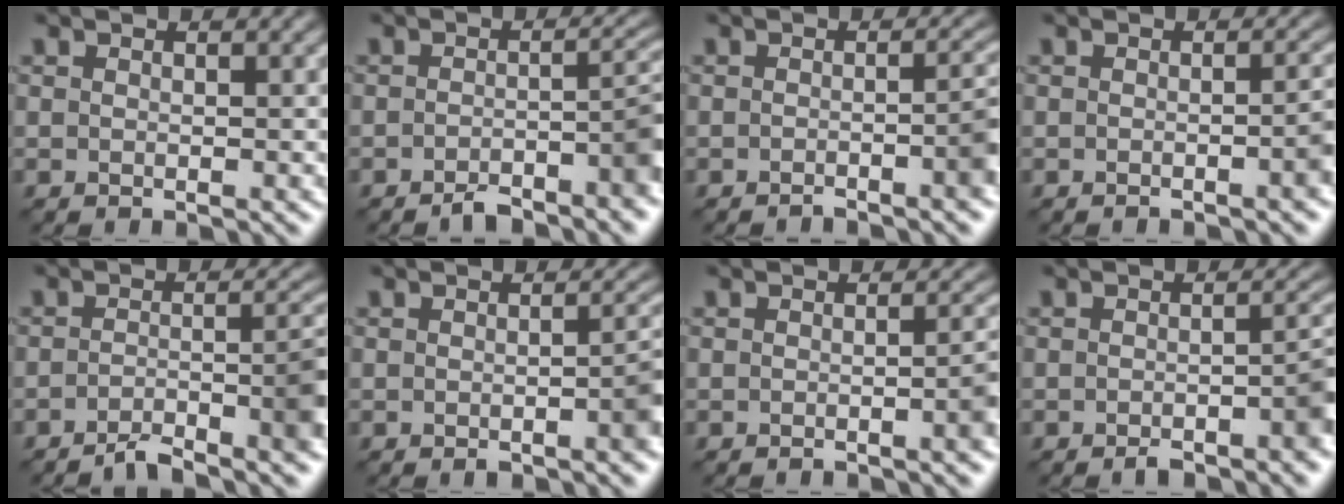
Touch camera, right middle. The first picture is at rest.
{"total": 5.1, "force": [-3.3, 1.4, 3.6], "torque": [-0.048, 0.007, -0.054]}
{"total": 3.3, "force": [-1.7, 0.7, 2.7], "torque": [-0.025, 0.008, -0.034]}
{"total": 2.4, "force": [-0.9, 0.5, 2.1], "torque": [-0.017, 0.008, -0.017]}
{"total": 5.5, "force": [-3.3, 1.3, 4.2], "torque": [-0.053, 0.008, -0.058]}
{"total": 2.7, "force": [-1.1, 0.6, 2.4], "torque": [-0.030, 0.004, -0.019]}
{"total": 2.7, "force": [-0.9, 0.7, 2.4], "torque": [-0.019, 0.007, -0.018]}
{"total": 3.8, "force": [-2.3, 1.0, 2.8], "torque": [-0.036, 0.005, -0.037]}